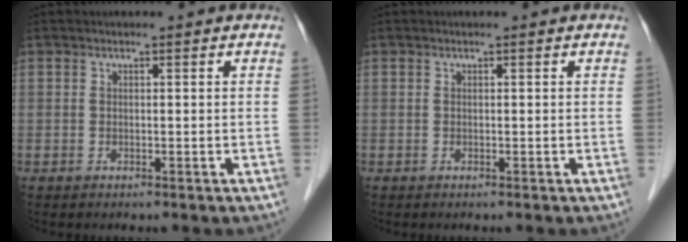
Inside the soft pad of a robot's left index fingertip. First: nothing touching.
{"total": 0.0}